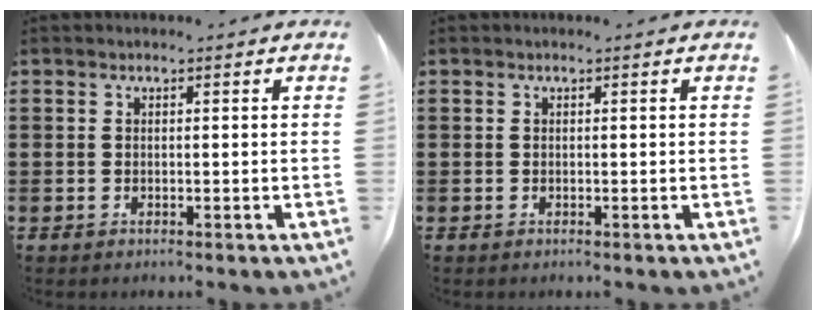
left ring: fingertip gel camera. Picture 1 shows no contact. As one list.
[{"total": 0.0}]